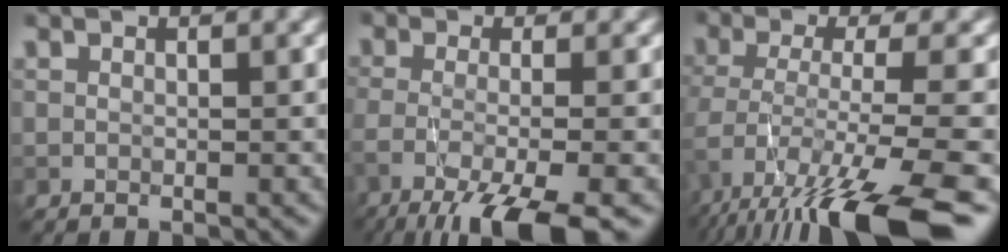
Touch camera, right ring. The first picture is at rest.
{"total": 8.4, "force": [-4.9, 2.0, 6.5], "torque": [-0.098, -0.018, -0.093]}
{"total": 11.3, "force": [-6.4, 2.6, 8.9], "torque": [-0.154, -0.021, -0.098]}